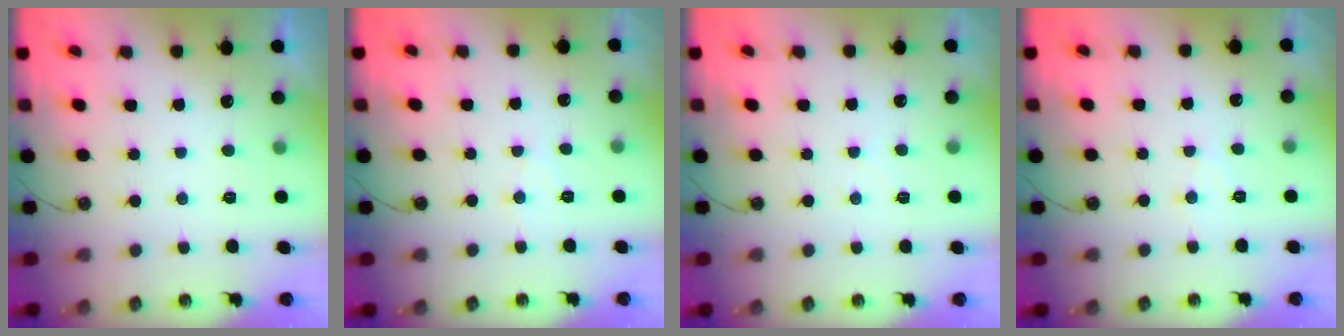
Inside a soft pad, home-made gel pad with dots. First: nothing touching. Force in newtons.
{"total": 4.8, "press": 4.8, "slide": 0.3}
{"total": 1.8, "press": 1.8, "slide": 0.4}
{"total": 4.8, "press": 4.8, "slide": 0.3}